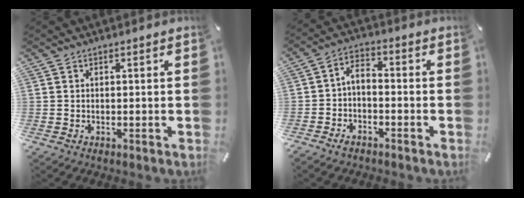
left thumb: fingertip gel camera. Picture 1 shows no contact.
{"total": 3.9, "force": [-1.9, 2.1, 2.6], "torque": [-0.051, 0.011, -0.039]}